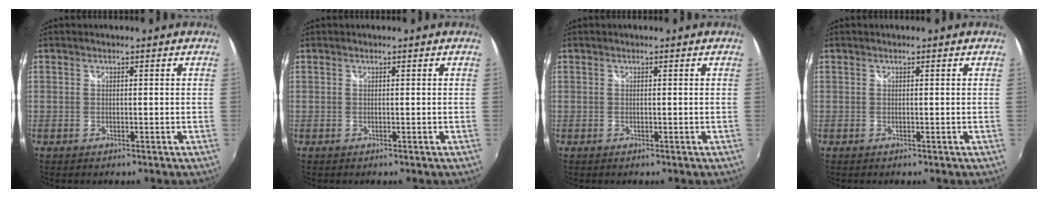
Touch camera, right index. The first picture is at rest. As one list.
[{"total": 0.0}, {"total": 0.0}, {"total": 0.0}]